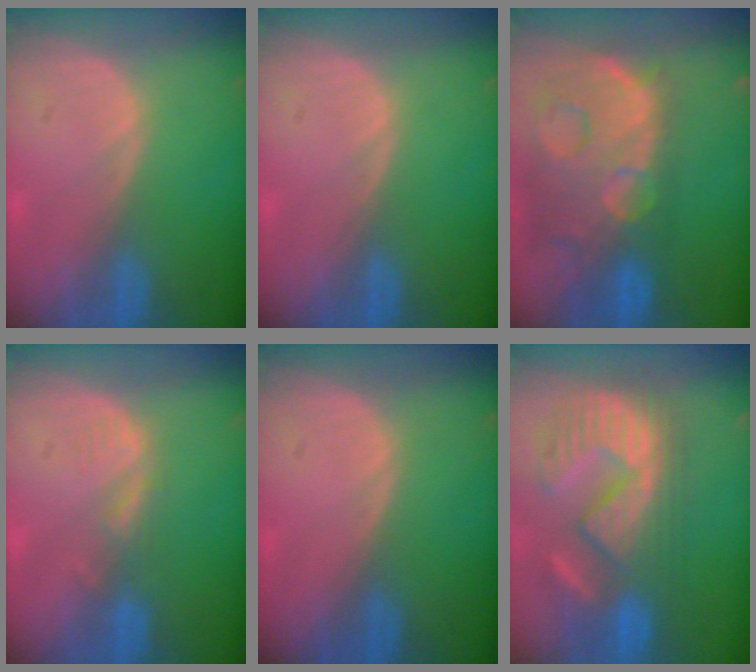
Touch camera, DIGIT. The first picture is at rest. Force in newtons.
{"total": 0.0}
{"total": 14.5, "press": 11.7, "slide": 8.5}
{"total": 2.0, "press": 2.0, "slide": 0.3}
{"total": 0.0}
{"total": 11.4, "press": 11.0, "slide": 3.3}